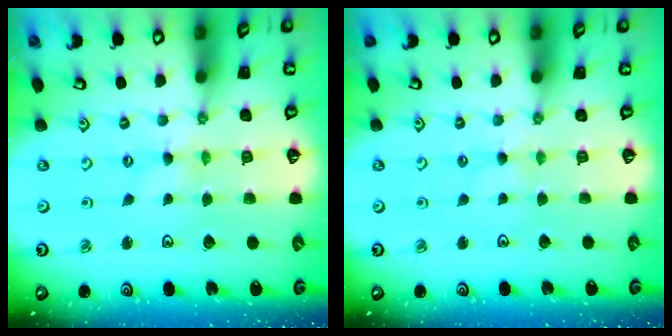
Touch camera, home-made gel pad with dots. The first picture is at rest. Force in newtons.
{"total": 1.5, "press": 1.4, "slide": 0.4}